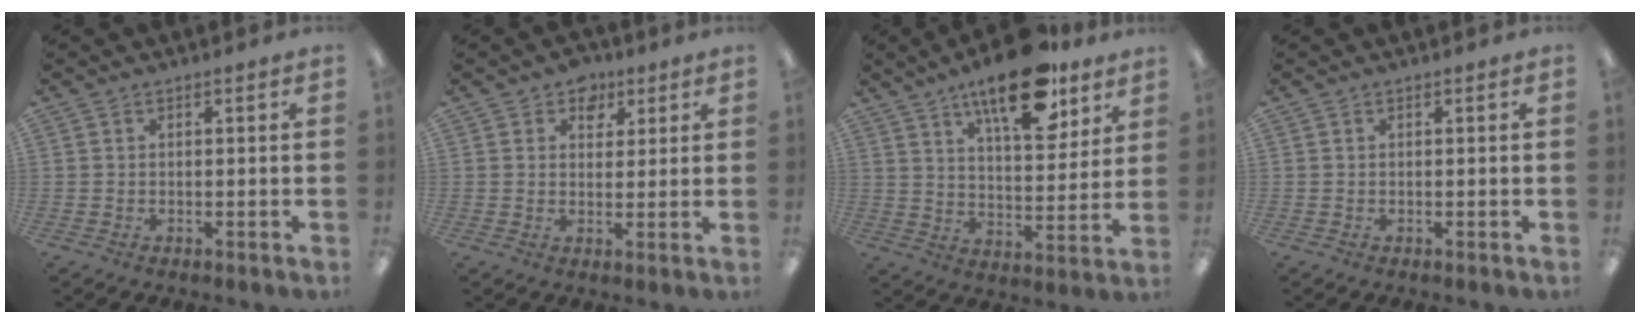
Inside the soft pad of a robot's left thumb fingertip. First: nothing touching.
{"total": 5.0, "force": [3.1, 3.7, 1.3], "torque": [-0.007, -0.010, 0.054]}
{"total": 18.2, "force": [12.5, 6.9, 11.3], "torque": [-0.168, -0.065, 0.206]}
{"total": 0.0}